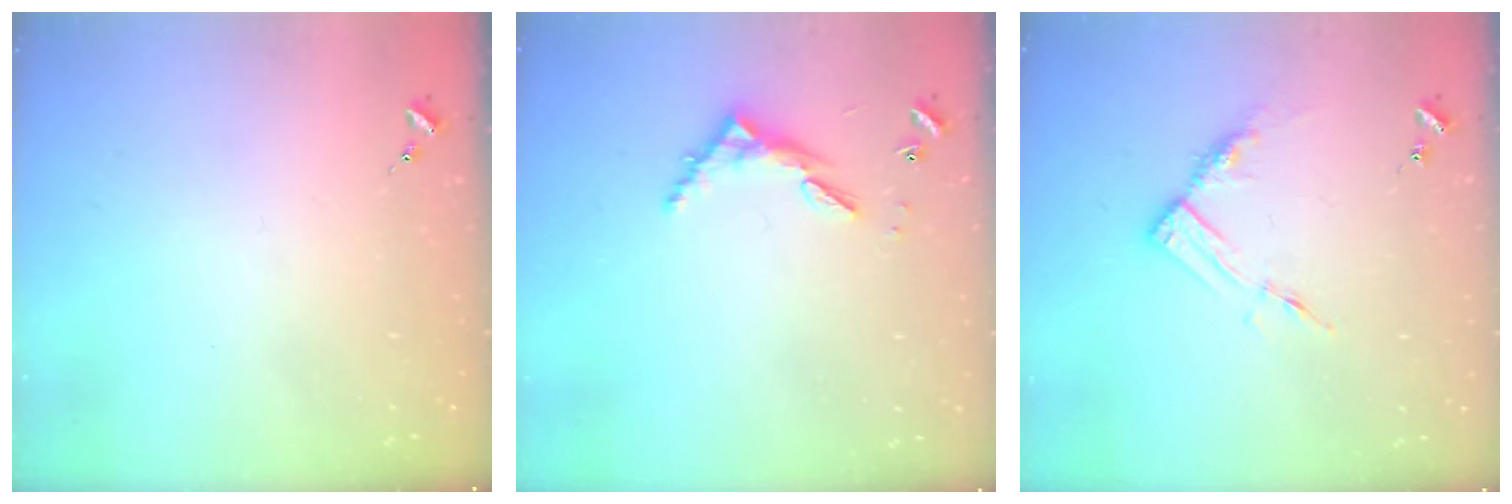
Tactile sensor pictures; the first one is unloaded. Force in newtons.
{"total": 6.3, "press": 6.3, "slide": 0.5}
{"total": 8.8, "press": 8.8, "slide": 0.6}